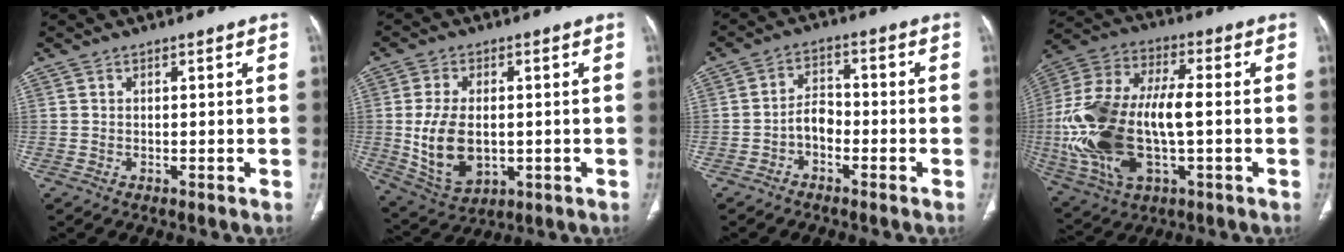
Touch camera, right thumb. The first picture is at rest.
{"total": 11.9, "force": [-0.7, 7.4, 9.3], "torque": [-0.169, -0.006, 0.006]}
{"total": 4.3, "force": [-1.9, 2.8, 2.7], "torque": [-0.036, 0.026, -0.043]}
{"total": 23.5, "force": [-2.2, 11.4, 20.5], "torque": [-0.442, 0.013, -0.032]}